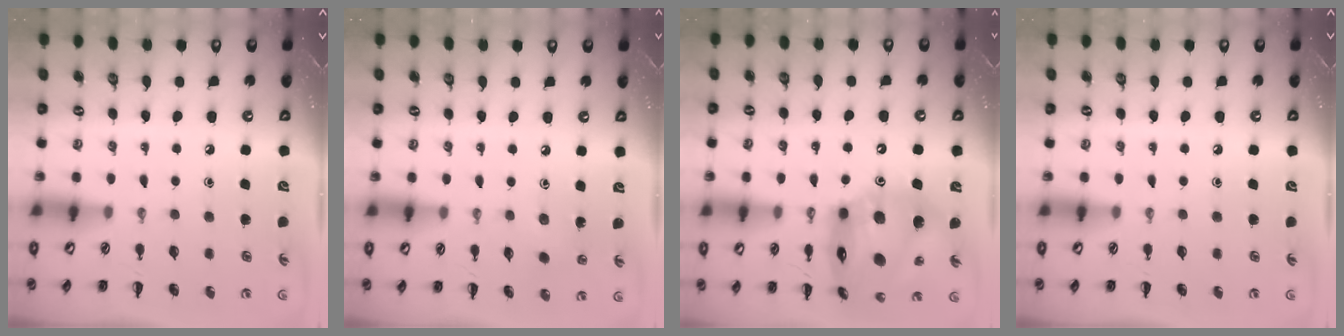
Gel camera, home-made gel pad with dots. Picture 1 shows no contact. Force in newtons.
{"total": 2.1, "press": 2.0, "slide": 0.6}
{"total": 19.3, "press": 18.8, "slide": 4.3}
{"total": 0.0}